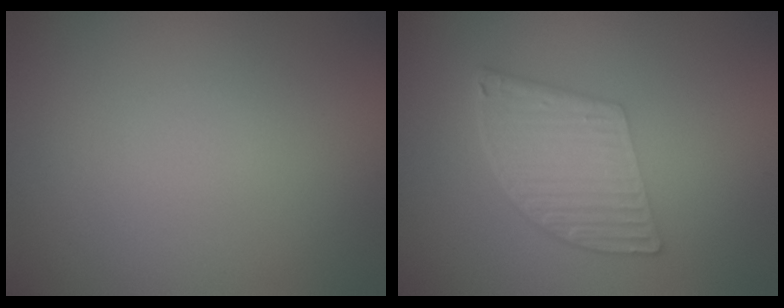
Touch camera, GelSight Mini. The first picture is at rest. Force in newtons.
{"total": 5.9, "press": 4.0, "slide": 4.4}